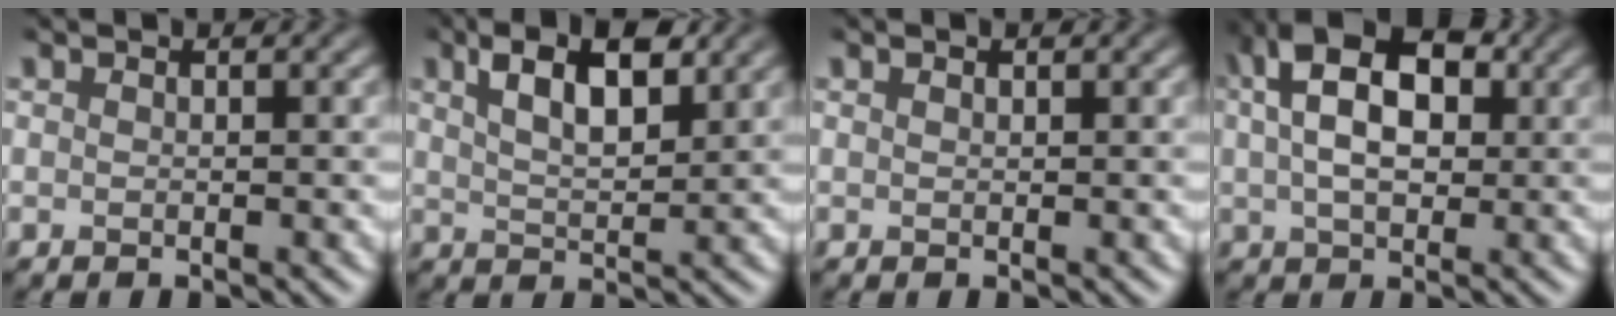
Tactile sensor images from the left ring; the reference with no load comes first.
{"total": 5.3, "force": [2.7, 2.1, 4.1], "torque": [-0.079, 0.009, 0.046]}
{"total": 0.0}
{"total": 8.5, "force": [2.4, 5.0, 6.5], "torque": [-0.121, 0.032, 0.030]}